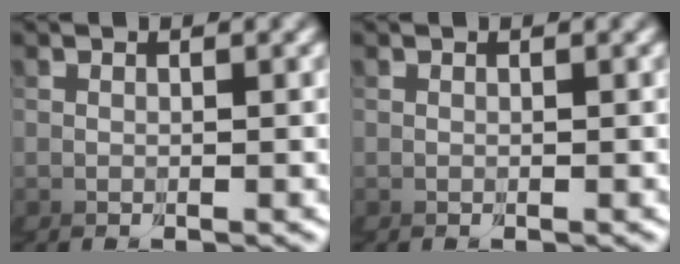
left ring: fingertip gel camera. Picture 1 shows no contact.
{"total": 0.0}